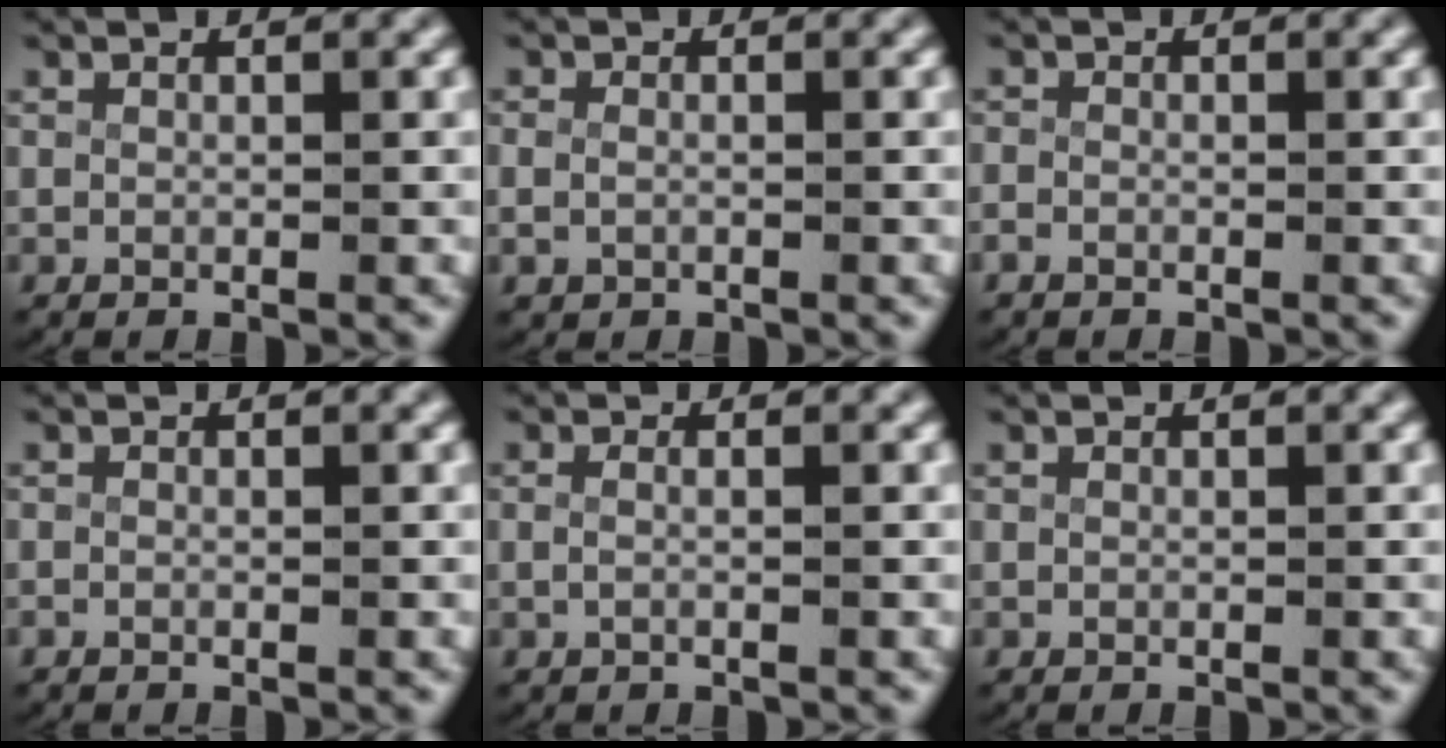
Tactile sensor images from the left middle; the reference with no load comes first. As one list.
[{"total": 1.7, "force": [-0.5, 1.3, 1.0], "torque": [-0.038, -0.010, 0.000]}, {"total": 1.4, "force": [-0.9, 0.9, 0.4], "torque": [-0.020, -0.007, -0.016]}, {"total": 0.6, "force": [-0.5, 0.3, 0.1], "torque": [-0.006, -0.001, -0.010]}, {"total": 1.1, "force": [-0.5, 0.1, 1.0], "torque": [-0.028, -0.007, -0.004]}, {"total": 0.0}]